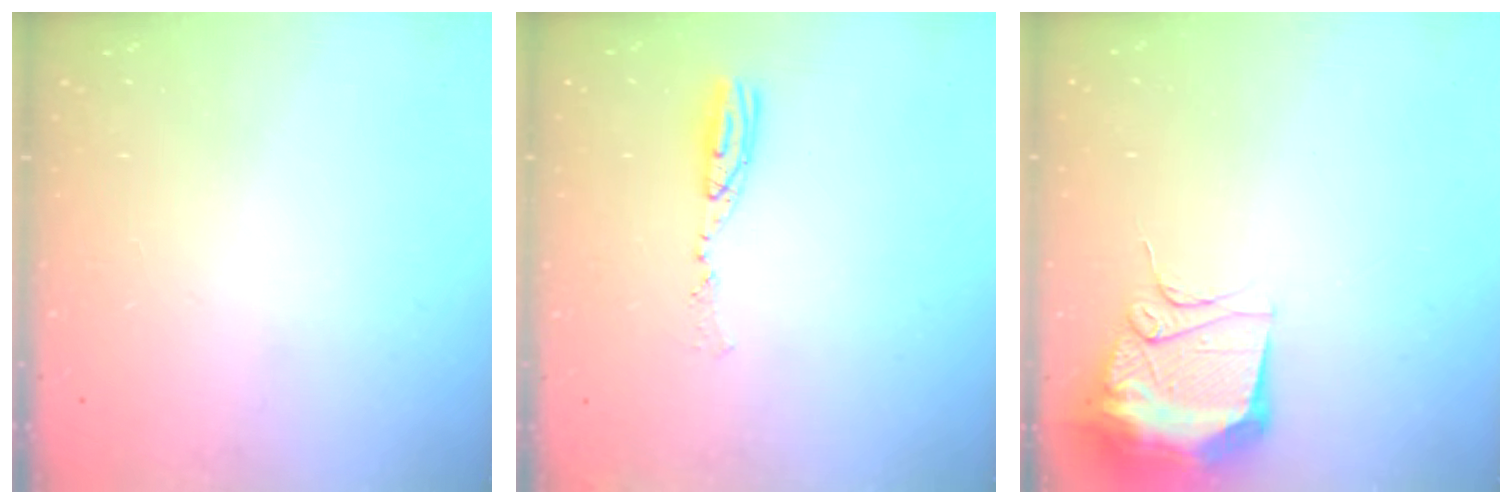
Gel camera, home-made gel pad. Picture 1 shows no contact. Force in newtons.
{"total": 7.4, "press": 7.3, "slide": 1.5}
{"total": 12.1, "press": 12.0, "slide": 1.6}